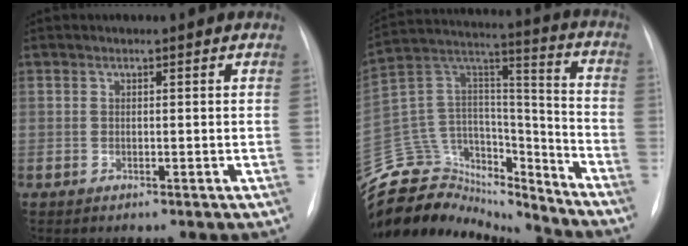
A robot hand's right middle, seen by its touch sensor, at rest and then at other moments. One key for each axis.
{"total": 26.7, "fx": -24.7, "fy": 8.1, "fz": 6.0, "tx": -0.170, "ty": 0.048, "tz": -0.393}